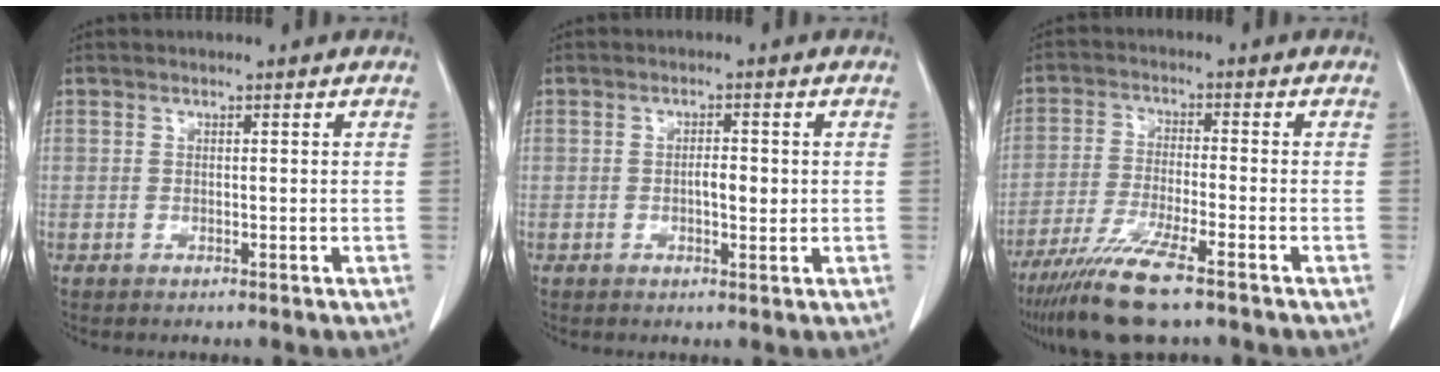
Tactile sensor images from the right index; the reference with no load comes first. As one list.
[{"total": 2.6, "force": [-0.1, 0.9, 2.4], "torque": [-0.042, 0.001, 0.000]}, {"total": 10.2, "force": [-7.3, 0.4, 7.1], "torque": [-0.137, -0.029, -0.129]}]